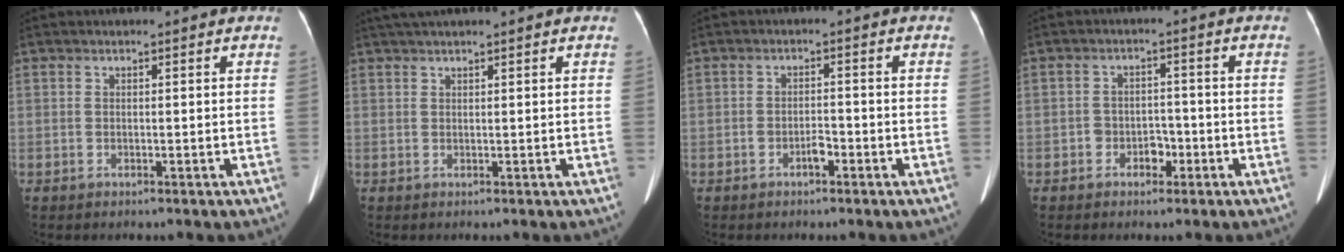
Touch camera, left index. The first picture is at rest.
{"total": 3.8, "force": [3.1, -0.2, 2.2], "torque": [-0.035, 0.037, 0.057]}
{"total": 1.9, "force": [-1.3, 0.7, 1.3], "torque": [-0.019, 0.003, -0.021]}
{"total": 3.1, "force": [-1.6, 2.1, 1.5], "torque": [-0.019, 0.009, -0.023]}